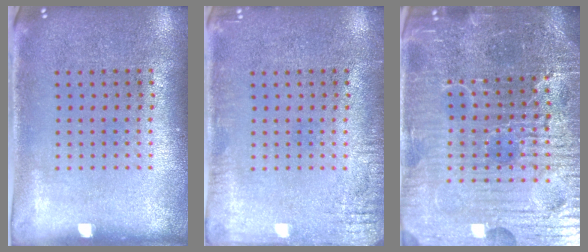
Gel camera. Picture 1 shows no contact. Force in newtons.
{"total": 1.8, "press": 1.8, "slide": 0.1}
{"total": 6.6, "press": 6.0, "slide": 2.8}